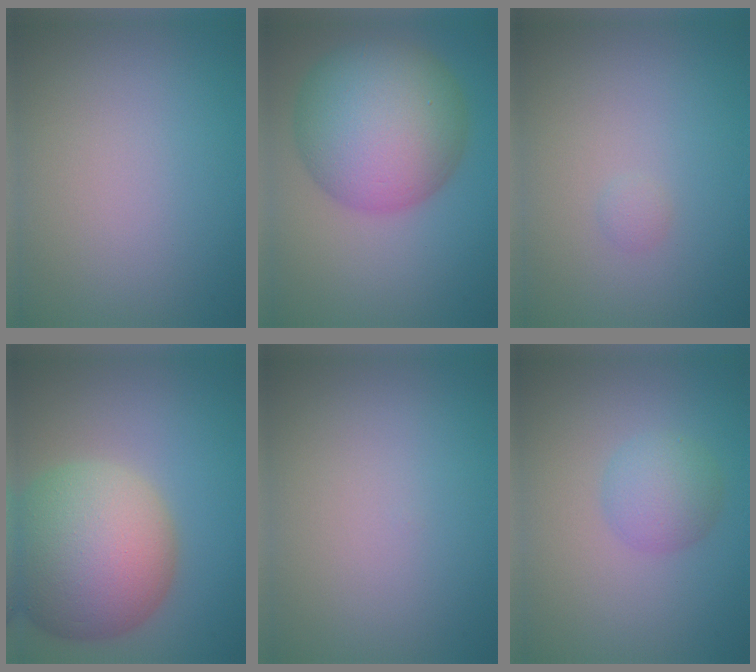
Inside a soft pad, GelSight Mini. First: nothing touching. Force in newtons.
{"total": 11.6, "press": 11.6, "slide": 0.3}
{"total": 0.5, "press": 0.5, "slide": 0.0}
{"total": 12.5, "press": 12.4, "slide": 0.9}
{"total": 0.0}
{"total": 2.8, "press": 2.8, "slide": 0.1}